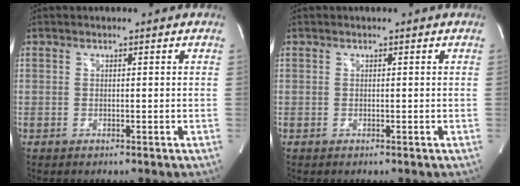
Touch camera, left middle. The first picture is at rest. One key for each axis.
{"total": 0.0}